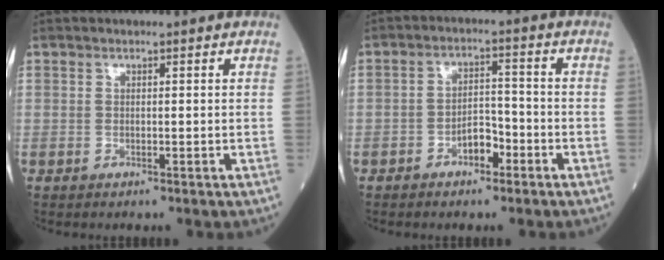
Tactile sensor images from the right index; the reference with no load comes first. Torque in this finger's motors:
{"motor_torque": [0.28, -0.12, 0.07, 0.04]}